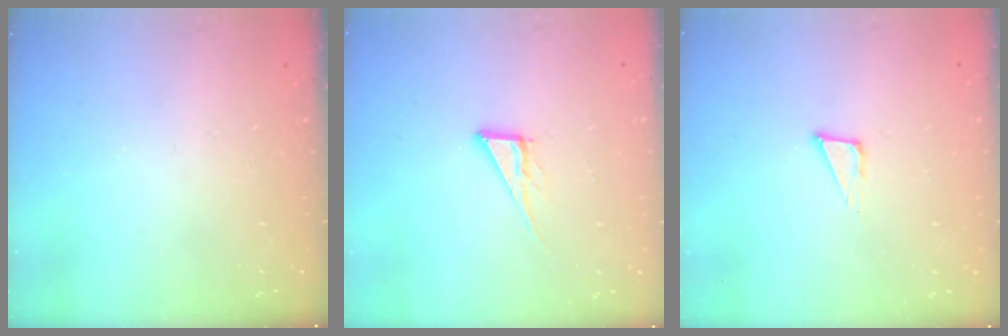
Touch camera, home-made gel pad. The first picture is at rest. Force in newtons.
{"total": 6.8, "press": 6.8, "slide": 0.2}
{"total": 4.0, "press": 3.9, "slide": 0.8}